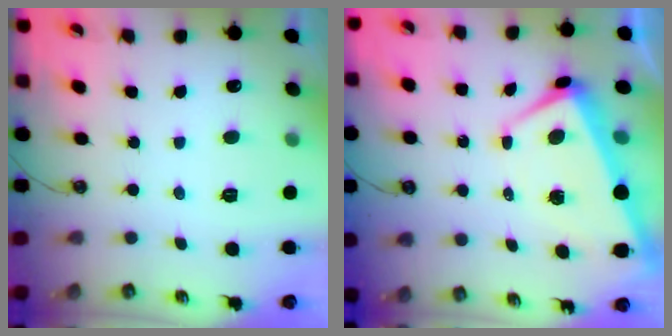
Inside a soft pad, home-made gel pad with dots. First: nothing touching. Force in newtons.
{"total": 1.7, "press": 1.4, "slide": 1.0}